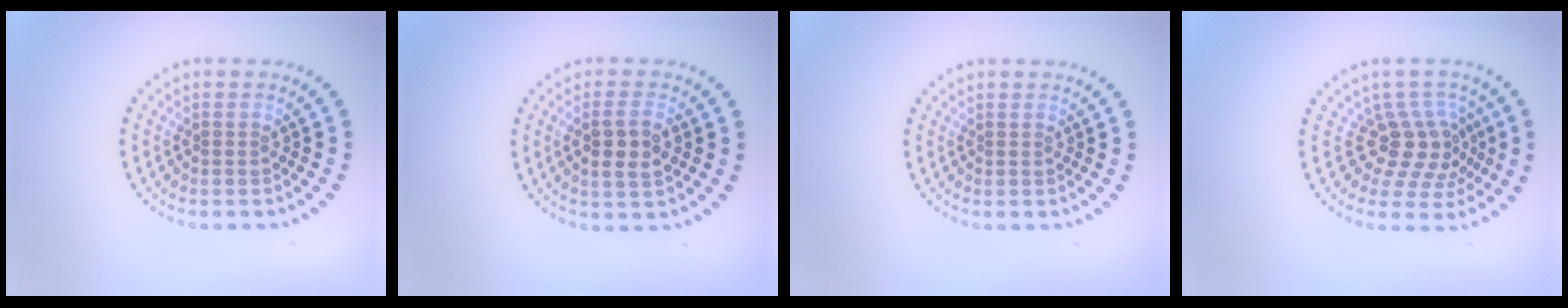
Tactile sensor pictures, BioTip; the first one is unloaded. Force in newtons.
{"total": 2.8, "press": 2.7, "slide": 0.8}
{"total": 0.0}
{"total": 3.9, "press": 2.9, "slide": 2.6}